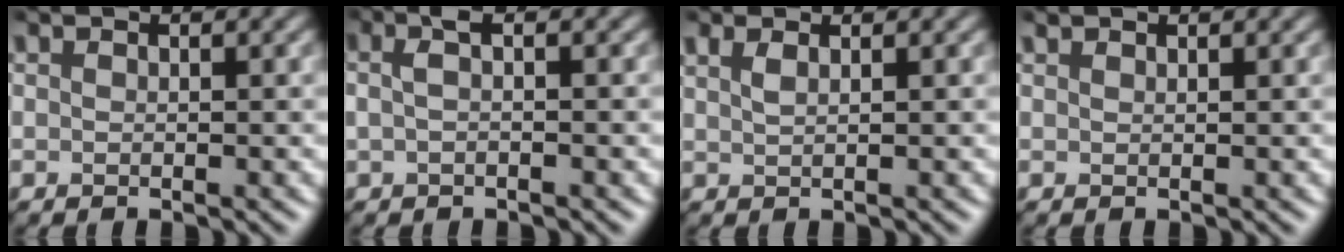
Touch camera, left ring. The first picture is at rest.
{"total": 1.7, "force": [0.2, 0.4, 1.7], "torque": [-0.034, 0.007, 0.001]}
{"total": 1.5, "force": [0.9, 0.6, 1.0], "torque": [-0.016, 0.002, 0.015]}
{"total": 0.7, "force": [0.6, 0.1, 0.1], "torque": [0.000, 0.001, 0.013]}